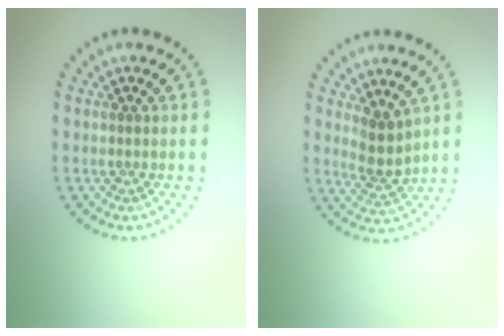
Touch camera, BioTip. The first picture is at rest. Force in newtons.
{"total": 2.5, "press": 2.0, "slide": 1.6}